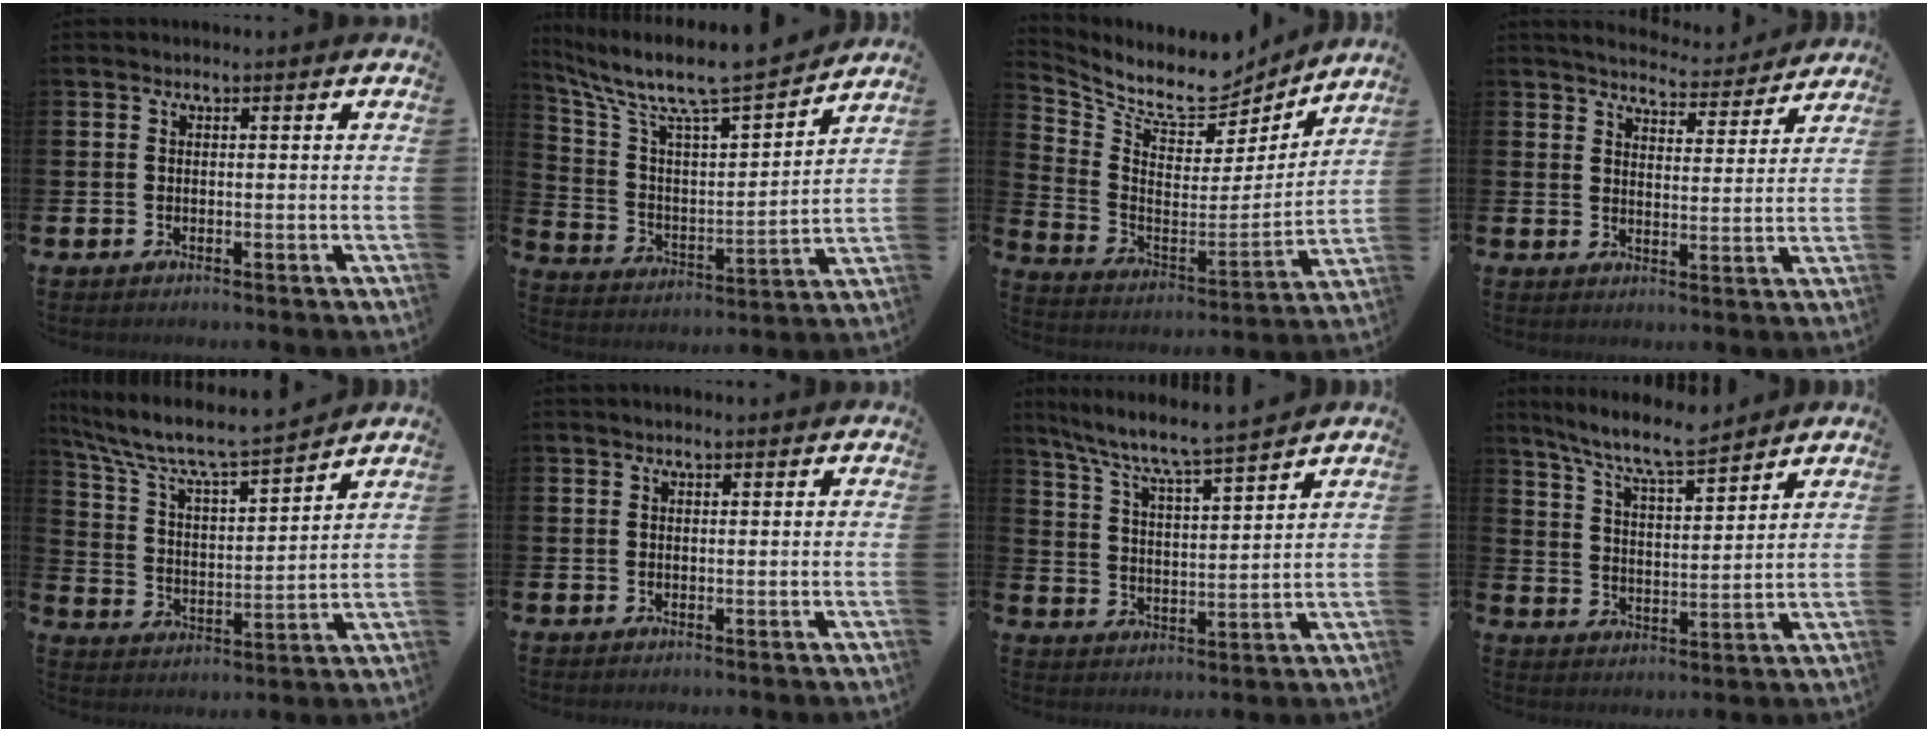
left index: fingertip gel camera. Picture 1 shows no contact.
{"total": 9.3, "force": [8.2, 1.4, 4.0], "torque": [-0.117, -0.061, 0.136]}
{"total": 9.1, "force": [8.2, 3.2, 2.5], "torque": [-0.074, -0.071, 0.136]}
{"total": 4.9, "force": [4.9, 0.7, 0.4], "torque": [-0.023, -0.037, 0.083]}
{"total": 8.0, "force": [7.4, 1.1, 2.8], "torque": [-0.092, -0.051, 0.123]}
{"total": 0.9, "force": [0.8, 0.1, 0.3], "torque": [0.005, -0.003, 0.012]}
{"total": 7.5, "force": [7.0, 0.0, 2.7], "torque": [-0.084, -0.053, 0.118]}
{"total": 8.6, "force": [7.9, 0.7, 3.2], "torque": [-0.090, -0.043, 0.142]}